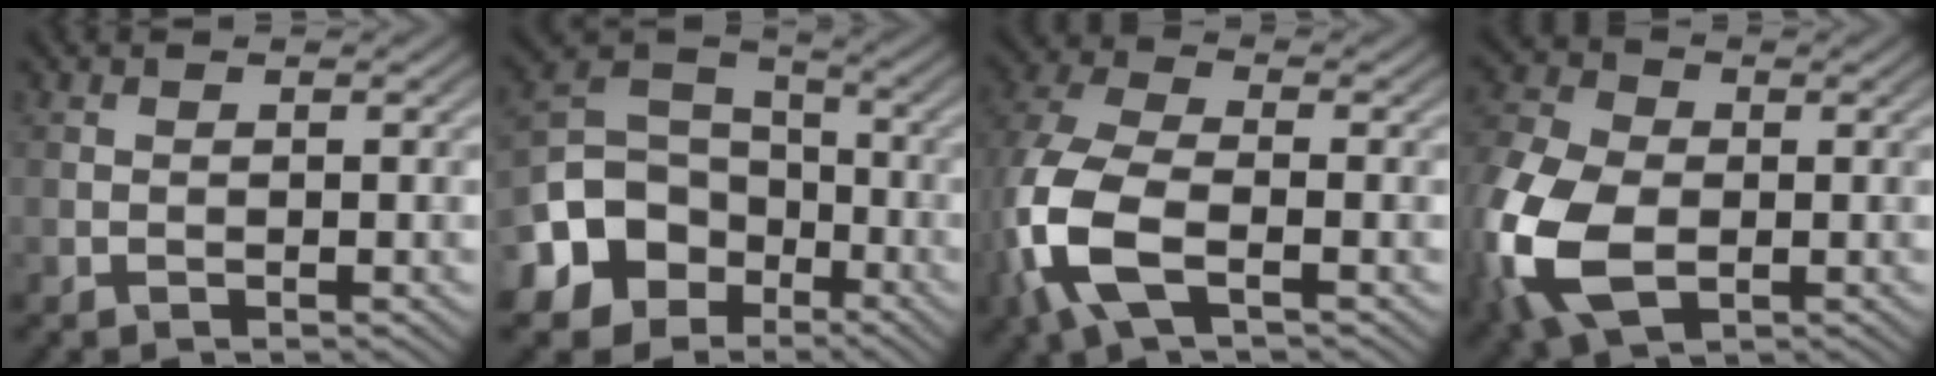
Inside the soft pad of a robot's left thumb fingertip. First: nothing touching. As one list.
[{"total": 14.4, "force": [-6.4, 11.4, 6.1], "torque": [-0.165, -0.048, -0.130]}, {"total": 10.7, "force": [-3.5, 5.4, 8.6], "torque": [-0.233, -0.009, -0.081]}, {"total": 14.2, "force": [-3.2, 9.4, 10.1], "torque": [-0.287, -0.030, -0.063]}]